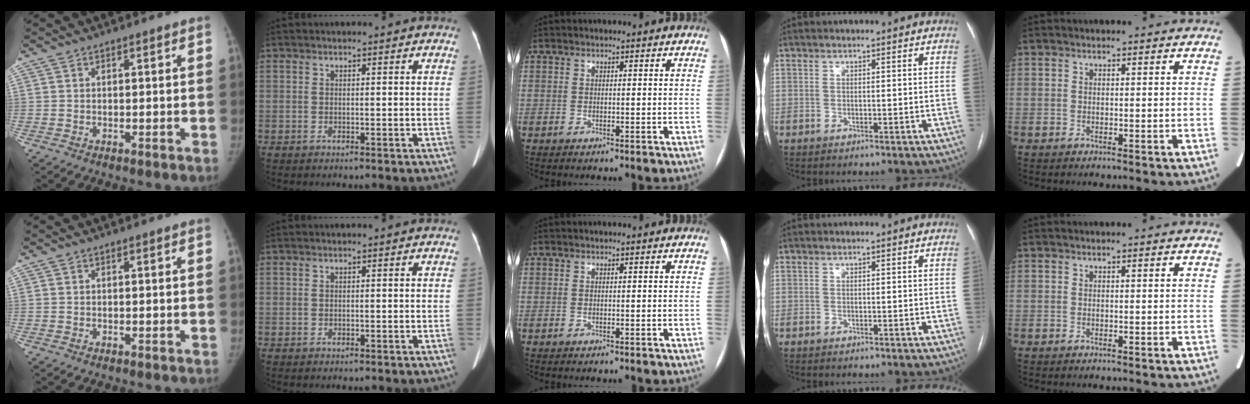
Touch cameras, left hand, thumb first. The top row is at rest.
{}